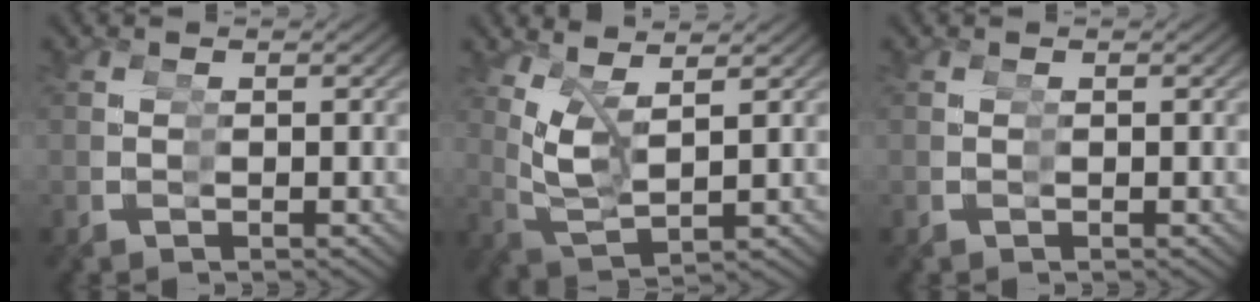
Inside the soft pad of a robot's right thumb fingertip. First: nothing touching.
{"total": 5.0, "force": [1.8, 2.7, 3.9], "torque": [-0.086, -0.012, 0.042]}
{"total": 0.0}